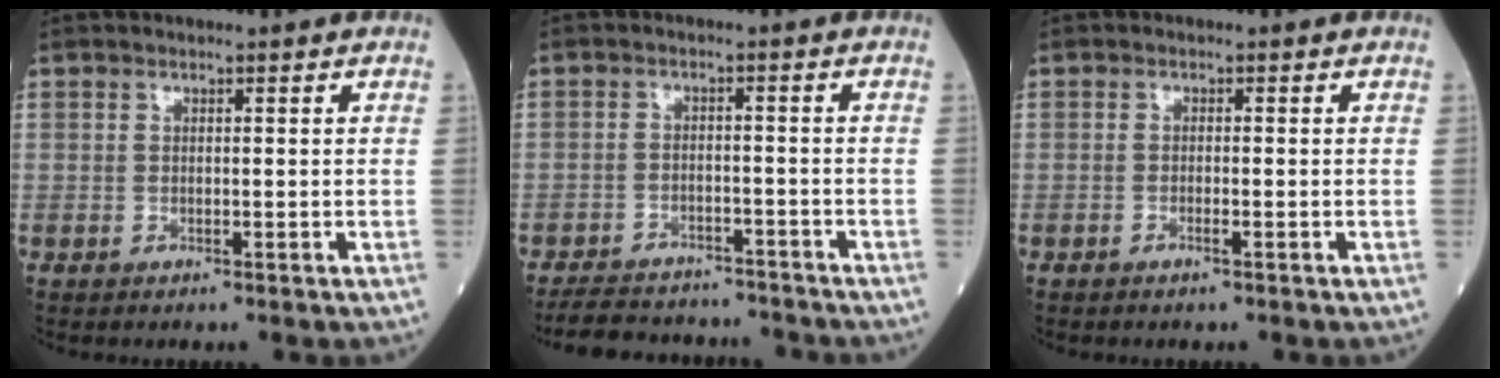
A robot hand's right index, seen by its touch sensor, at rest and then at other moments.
{"total": 11.1, "force": [-10.2, 3.6, 2.5], "torque": [-0.044, 0.011, -0.136]}
{"total": 0.8, "force": [-0.4, 0.0, 0.7], "torque": [-0.018, 0.000, -0.006]}